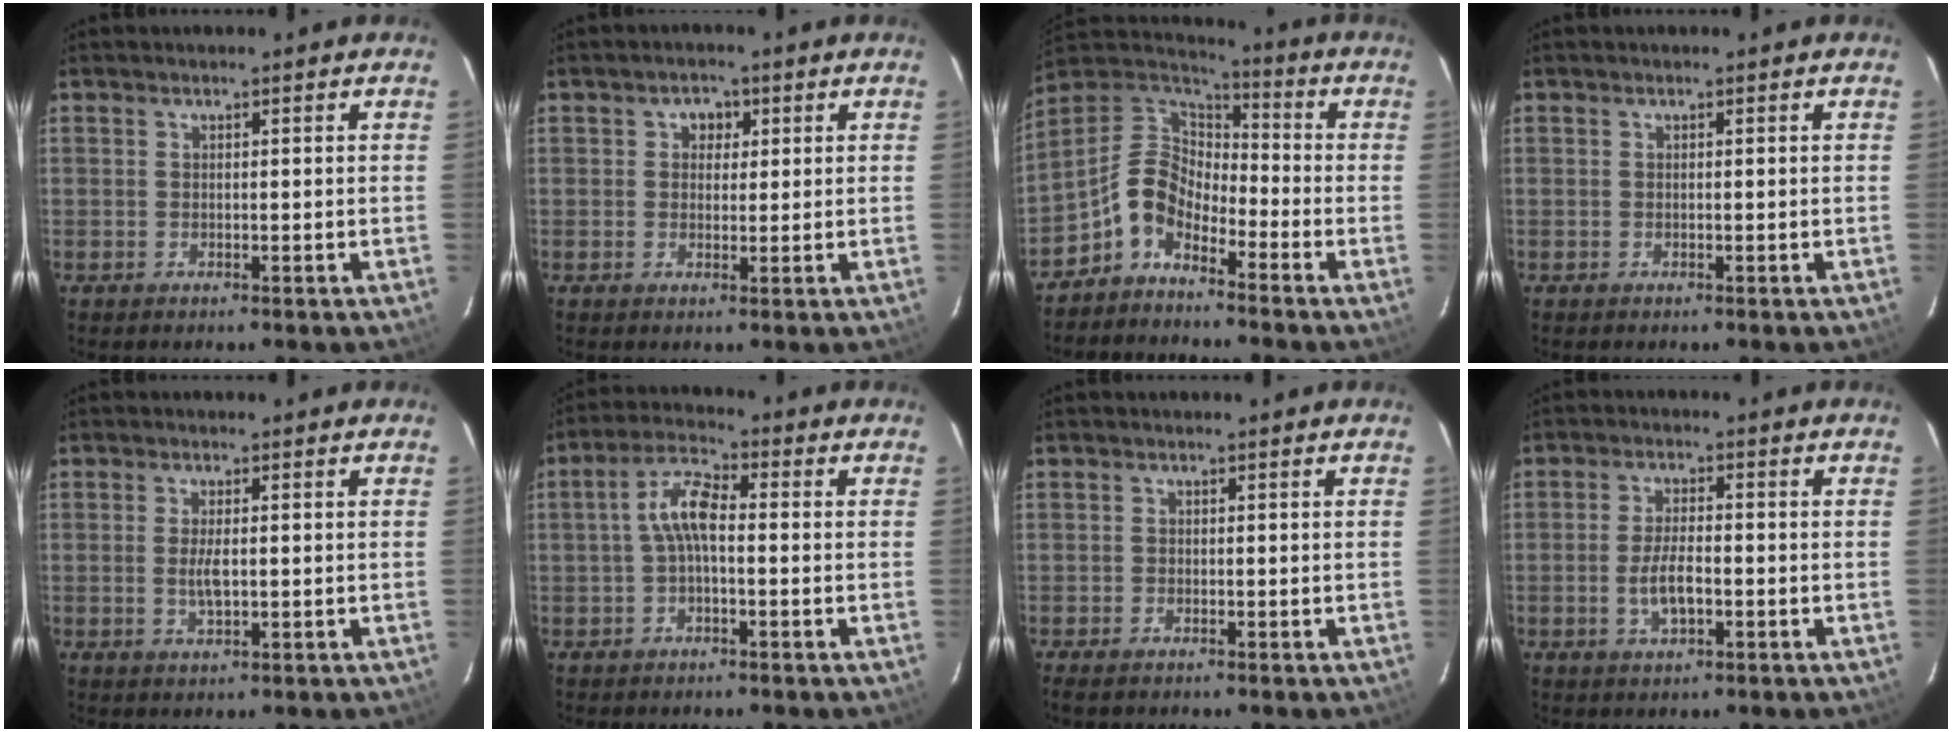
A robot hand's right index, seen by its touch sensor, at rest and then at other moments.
{"total": 2.8, "force": [0.8, 2.5, 1.0], "torque": [-0.009, 0.011, 0.011]}
{"total": 9.8, "force": [-5.9, 5.5, 5.6], "torque": [-0.124, 0.032, -0.129]}
{"total": 0.0}
{"total": 3.2, "force": [-0.2, 1.2, 3.0], "torque": [-0.058, -0.003, -0.002]}
{"total": 6.0, "force": [-0.6, 2.3, 5.5], "torque": [-0.117, 0.022, -0.014]}
{"total": 1.7, "force": [-1.4, 0.7, 0.8], "torque": [-0.021, -0.005, -0.028]}
{"total": 5.1, "force": [-1.5, 1.9, 4.5], "torque": [-0.091, -0.001, -0.026]}